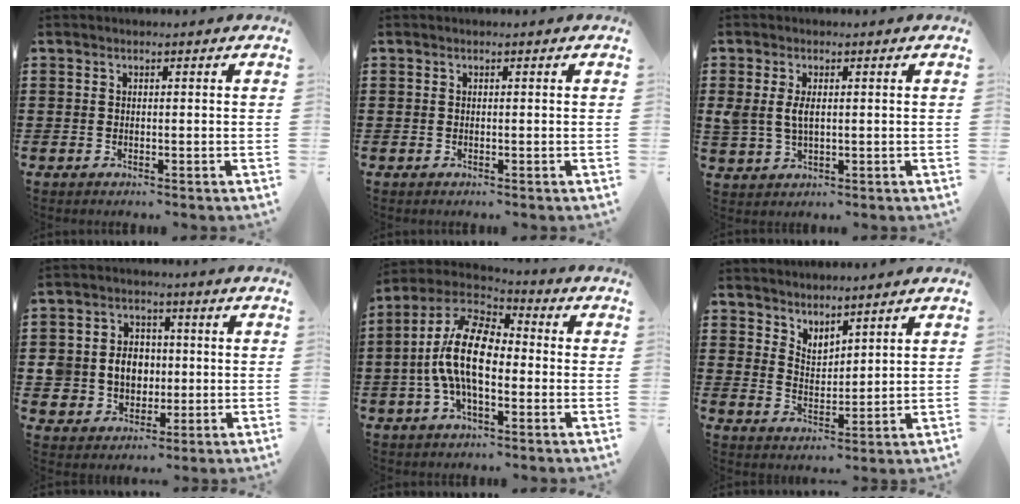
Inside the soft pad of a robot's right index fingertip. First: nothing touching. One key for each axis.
{"total": 0.0}
{"total": 3.8, "fx": 0.7, "fy": 2.0, "fz": 3.1, "tx": -0.080, "ty": 0.002, "tz": 0.006}
{"total": 6.8, "fx": 0.0, "fy": 6.0, "fz": 3.1, "tx": -0.078, "ty": 0.017, "tz": -0.002}
{"total": 12.3, "fx": -1.0, "fy": 5.4, "fz": 11.0, "tx": -0.257, "ty": -0.005, "tz": -0.029}
{"total": 3.3, "fx": 3.3, "fy": 0.6, "fz": -0.4, "tx": -0.003, "ty": -0.010, "tz": 0.063}